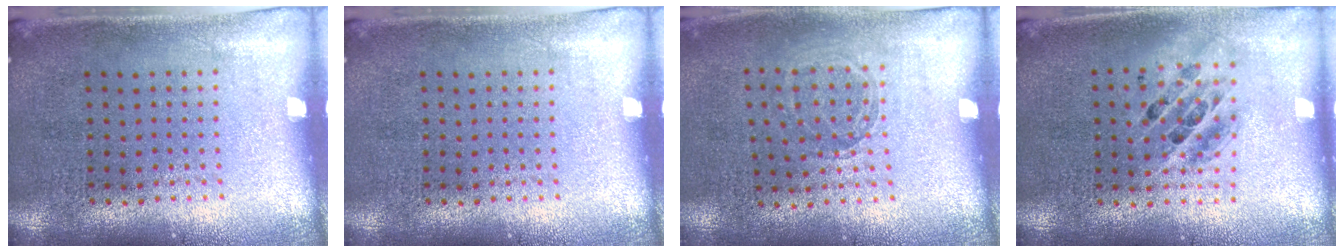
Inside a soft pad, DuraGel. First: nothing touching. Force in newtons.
{"total": 0.0}
{"total": 0.8, "press": 0.8, "slide": 0.1}
{"total": 1.3, "press": 1.1, "slide": 0.7}